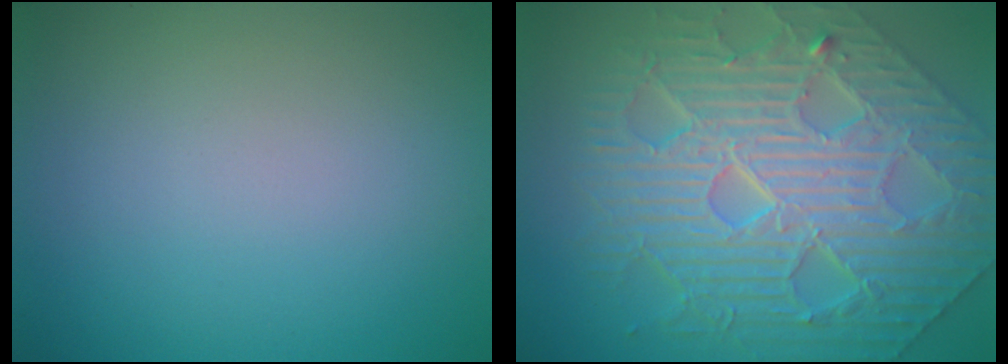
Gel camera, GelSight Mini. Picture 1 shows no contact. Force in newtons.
{"total": 10.1, "press": 7.6, "slide": 6.6}